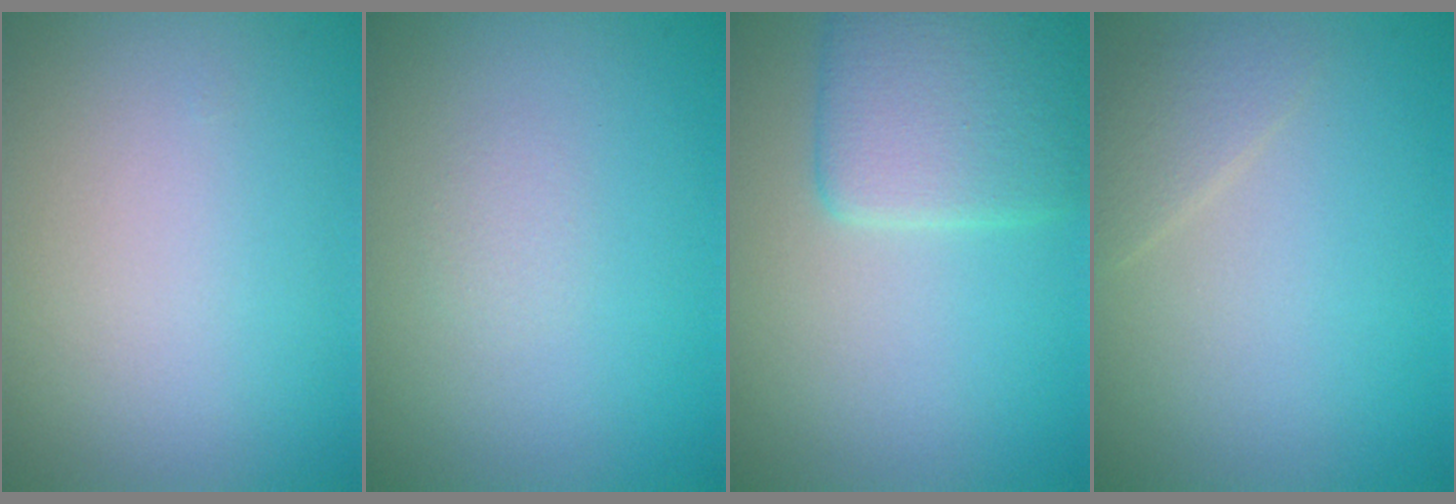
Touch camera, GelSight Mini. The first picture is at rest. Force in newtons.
{"total": 0.6, "press": 0.6, "slide": 0.0}
{"total": 4.4, "press": 4.4, "slide": 0.1}
{"total": 1.4, "press": 1.4, "slide": 0.1}